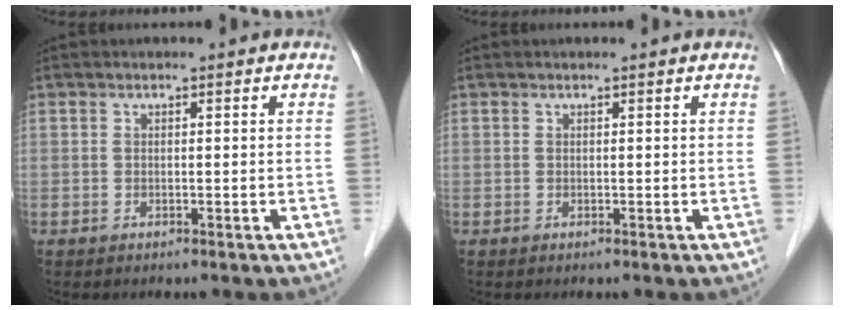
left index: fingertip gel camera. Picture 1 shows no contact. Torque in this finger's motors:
{"motor_torque": [0.12, 0.01, -0.01, -0.01]}